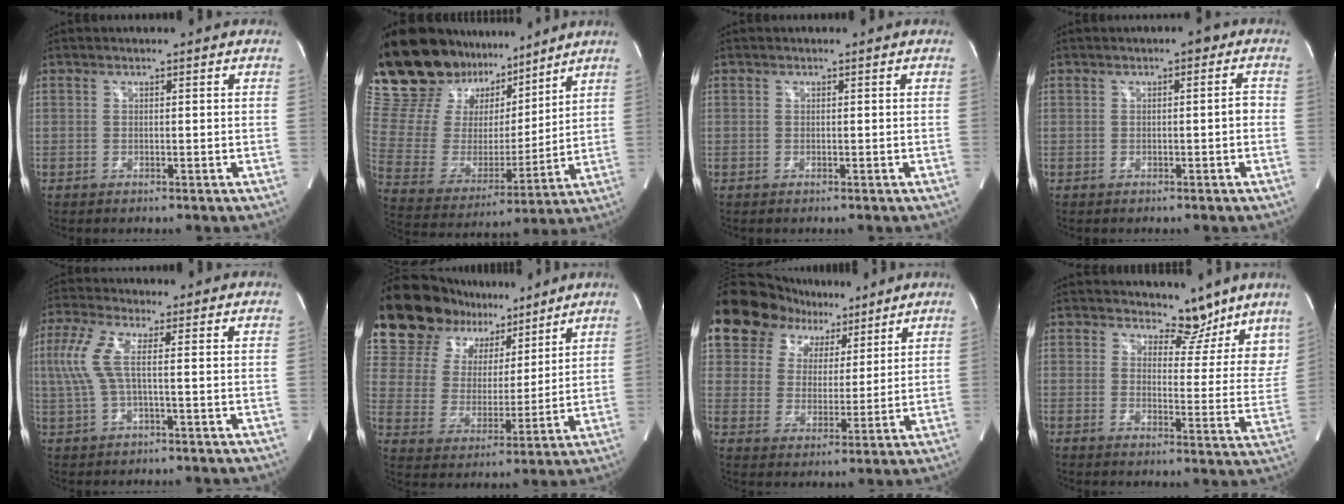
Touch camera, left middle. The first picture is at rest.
{"total": 19.7, "force": [16.6, 7.9, 7.3], "torque": [-0.132, 0.014, 0.300]}
{"total": 0.0}
{"total": 2.2, "force": [0.0, 0.7, 2.1], "torque": [-0.022, 0.006, -0.004]}
{"total": 6.3, "force": [0.6, 1.4, 6.1], "torque": [-0.160, 0.019, 0.012]}
{"total": 15.3, "force": [13.3, 6.9, 3.1], "torque": [-0.057, 0.019, 0.229]}
{"total": 14.5, "force": [10.2, 9.1, 4.7], "torque": [-0.075, 0.044, 0.175]}
{"total": 10.9, "force": [9.9, 4.1, 2.0], "torque": [0.011, -0.036, 0.099]}